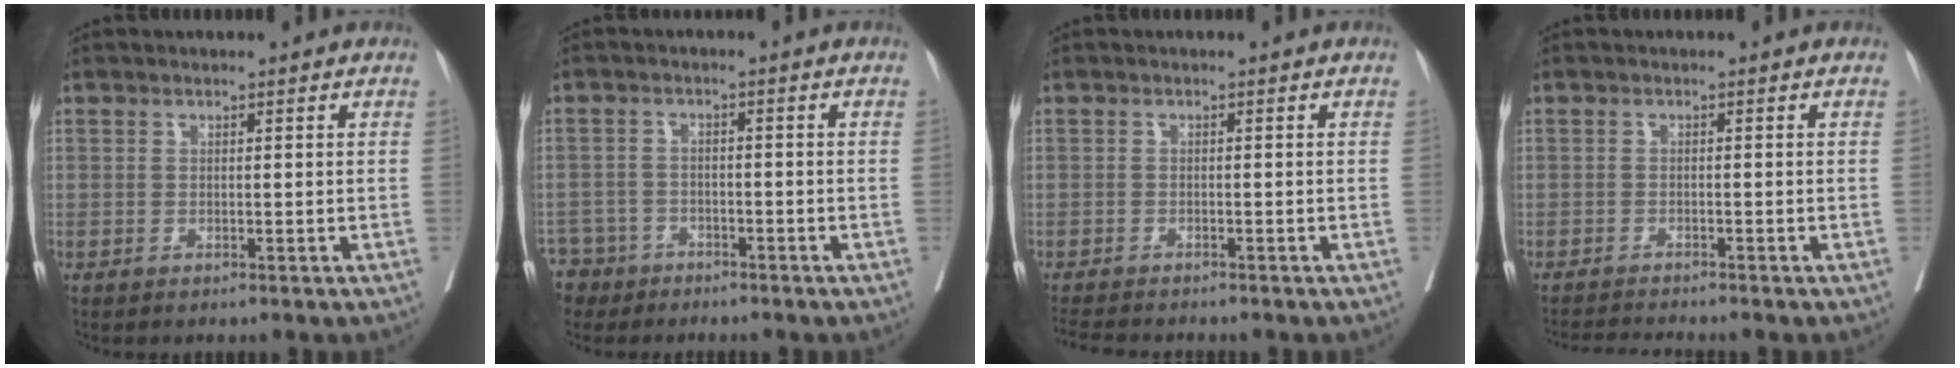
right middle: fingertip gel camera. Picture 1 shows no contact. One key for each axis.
{"total": 6.2, "fx": -4.8, "fy": 3.9, "fz": -0.1, "tx": -0.007, "ty": -0.003, "tz": -0.086}
{"total": 4.9, "fx": -4.5, "fy": 0.5, "fz": 1.7, "tx": -0.024, "ty": -0.012, "tz": -0.075}
{"total": 3.4, "fx": -3.2, "fy": -1.0, "fz": 0.5, "tx": -0.004, "ty": -0.017, "tz": -0.054}